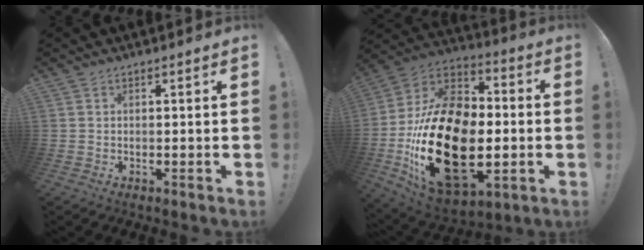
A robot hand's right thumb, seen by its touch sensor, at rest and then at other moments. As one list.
[{"total": 32.9, "force": [-5.9, 20.6, 25.0], "torque": [-0.496, 0.025, -0.080]}]